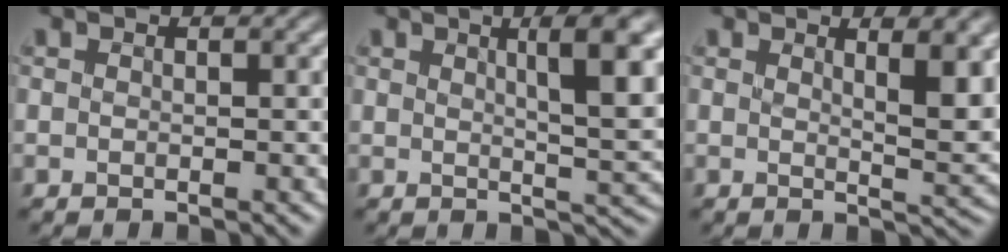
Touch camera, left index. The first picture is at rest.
{"total": 6.3, "force": [2.3, 1.3, 5.8], "torque": [-0.068, 0.005, 0.042]}
{"total": 4.8, "force": [1.8, 1.2, 4.2], "torque": [-0.051, -0.007, 0.033]}